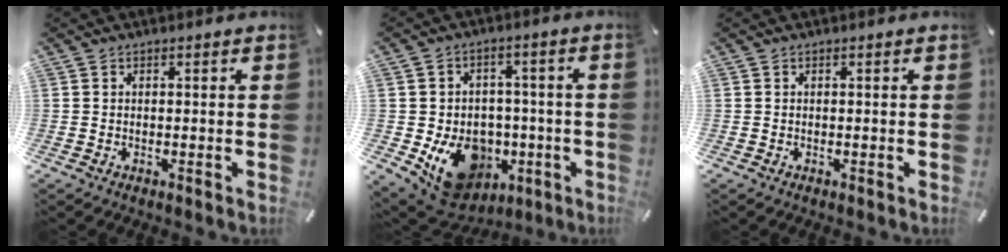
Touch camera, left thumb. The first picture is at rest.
{"total": 14.7, "force": [-4.9, 11.7, 7.6], "torque": [-0.102, 0.024, -0.067]}
{"total": 0.0}